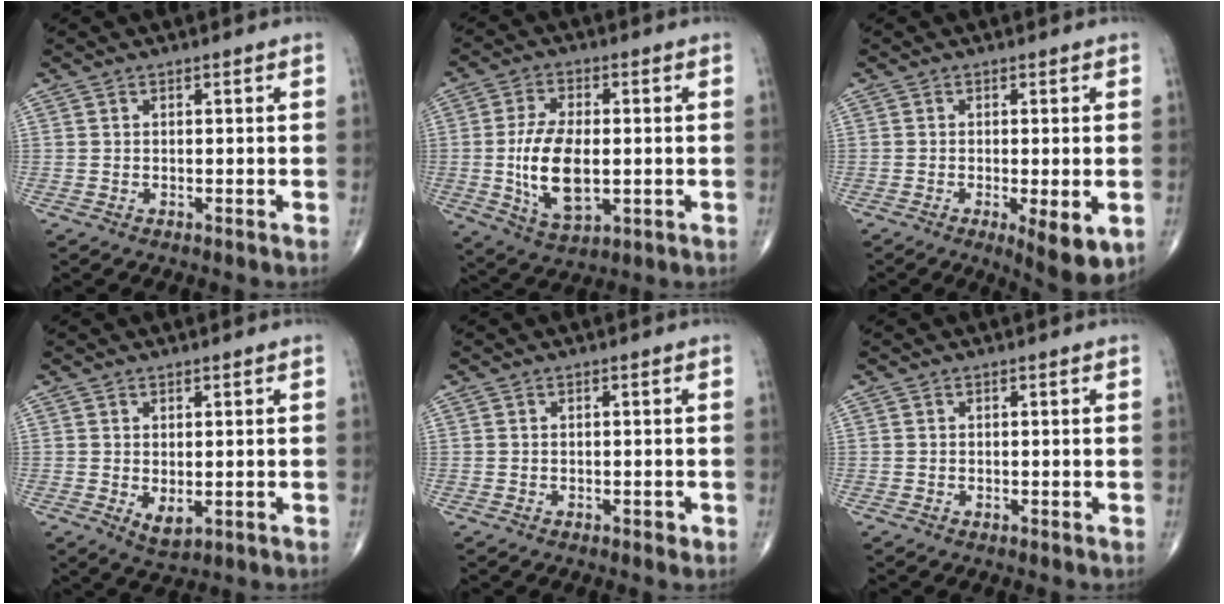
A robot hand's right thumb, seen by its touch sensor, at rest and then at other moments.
{"total": 12.5, "force": [-1.1, 6.2, 10.8], "torque": [-0.204, -0.007, -0.013]}
{"total": 7.6, "force": [-2.2, 2.1, 7.0], "torque": [-0.098, -0.020, -0.029]}
{"total": 3.3, "force": [-0.3, 1.7, 2.8], "torque": [-0.040, -0.008, 0.005]}
{"total": 0.8, "force": [-0.4, 0.4, 0.6], "torque": [-0.007, -0.001, -0.006]}
{"total": 0.0}